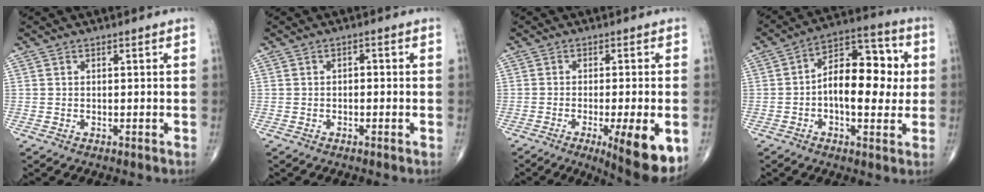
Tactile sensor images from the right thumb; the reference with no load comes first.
{"total": 1.1, "force": [-0.1, 0.7, 0.8], "torque": [-0.005, 0.003, -0.005]}
{"total": 12.0, "force": [-4.3, 2.3, 11.0], "torque": [-0.135, -0.012, -0.054]}
{"total": 15.1, "force": [0.2, 8.1, 12.8], "torque": [-0.167, 0.029, -0.007]}